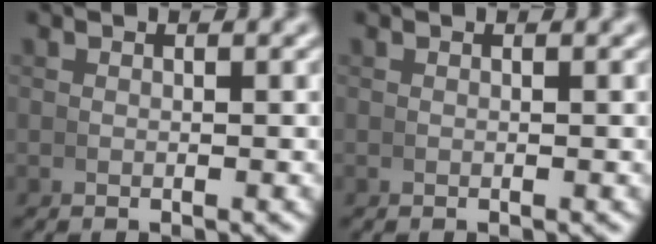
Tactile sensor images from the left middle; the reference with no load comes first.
{"total": 0.0}